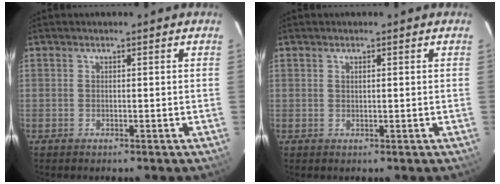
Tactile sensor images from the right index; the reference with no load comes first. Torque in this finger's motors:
{"motor_torque": [-0.10, 0.06, 0.04, 0.00]}